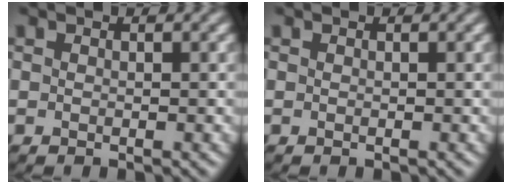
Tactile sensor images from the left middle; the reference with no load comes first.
{"total": 0.0}